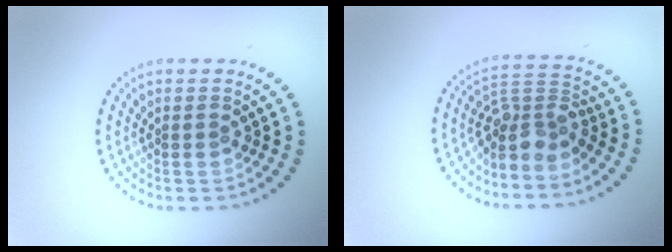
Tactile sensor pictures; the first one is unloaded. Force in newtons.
{"total": 3.6, "press": 2.8, "slide": 2.3}